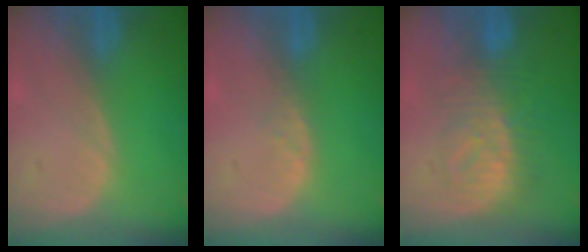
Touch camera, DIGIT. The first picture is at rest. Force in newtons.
{"total": 1.0, "press": 1.0, "slide": 0.2}
{"total": 8.2, "press": 7.9, "slide": 2.1}